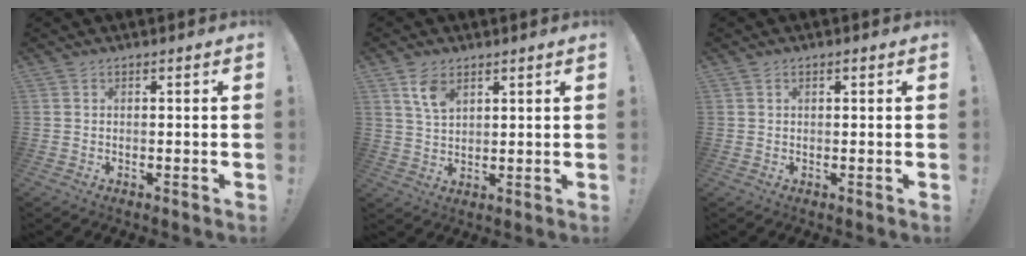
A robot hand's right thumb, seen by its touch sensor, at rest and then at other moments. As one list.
[{"total": 6.9, "force": [4.0, 4.1, 3.8], "torque": [-0.064, -0.016, 0.075]}, {"total": 0.7, "force": [0.4, 0.4, 0.5], "torque": [-0.005, 0.000, 0.007]}]